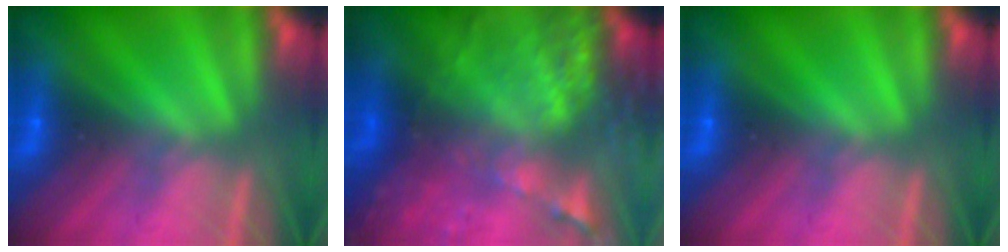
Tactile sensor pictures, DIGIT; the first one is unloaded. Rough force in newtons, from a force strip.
{"total": 9.0}
{"total": 0.0}